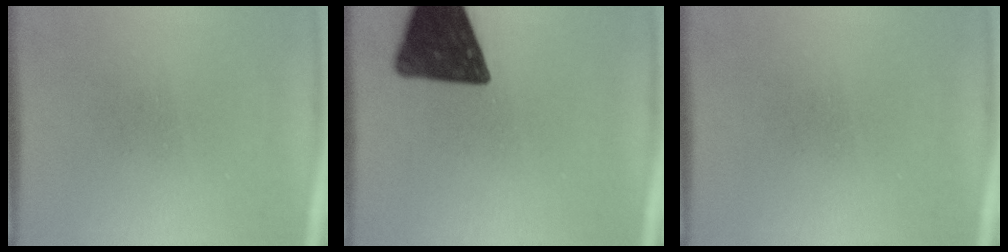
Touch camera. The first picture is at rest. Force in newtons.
{"total": 16.6}
{"total": 0.0}